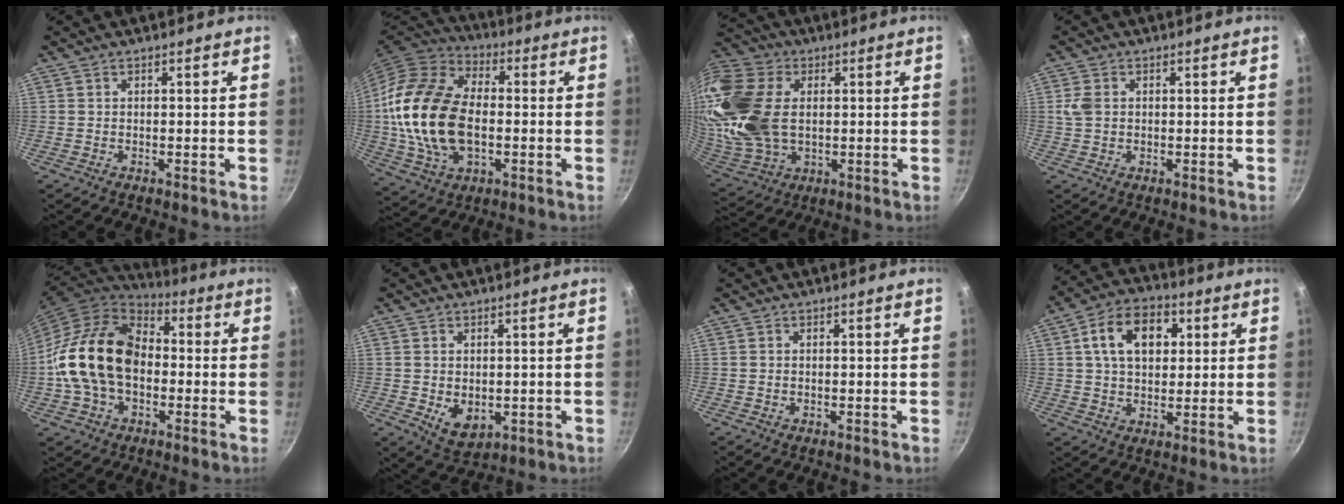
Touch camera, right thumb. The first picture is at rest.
{"total": 21.8, "force": [-1.1, 13.9, 16.7], "torque": [-0.310, 0.020, -0.022]}
{"total": 25.5, "force": [3.4, 17.5, 18.2], "torque": [-0.398, 0.001, 0.066]}
{"total": 3.3, "force": [0.5, 2.4, 2.2], "torque": [-0.045, 0.004, 0.009]}
{"total": 19.7, "force": [-1.3, 13.8, 13.9], "torque": [-0.233, 0.040, -0.034]}
{"total": 5.9, "force": [-0.5, 4.2, 4.1], "torque": [-0.055, -0.015, 0.005]}
{"total": 0.0}
{"total": 12.9, "force": [3.5, 8.7, 8.8], "torque": [-0.119, 0.010, 0.047]}